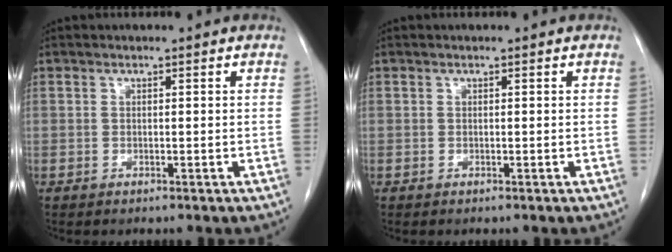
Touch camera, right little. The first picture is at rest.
{"total": 0.0}